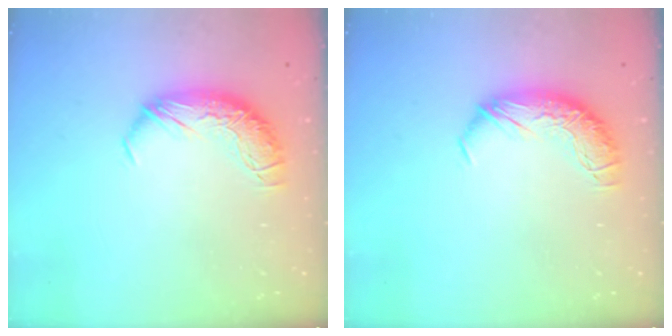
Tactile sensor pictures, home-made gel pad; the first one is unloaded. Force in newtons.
{"total": 0.0}